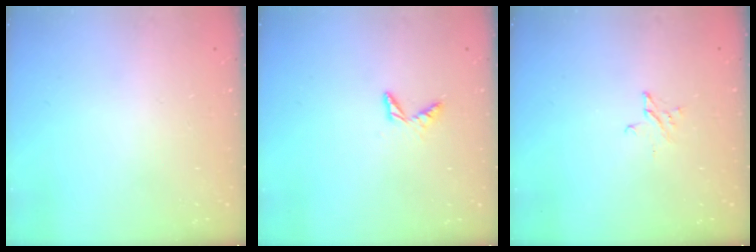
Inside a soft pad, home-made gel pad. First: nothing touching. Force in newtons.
{"total": 4.7, "press": 4.7, "slide": 0.5}
{"total": 2.1, "press": 2.1, "slide": 0.2}